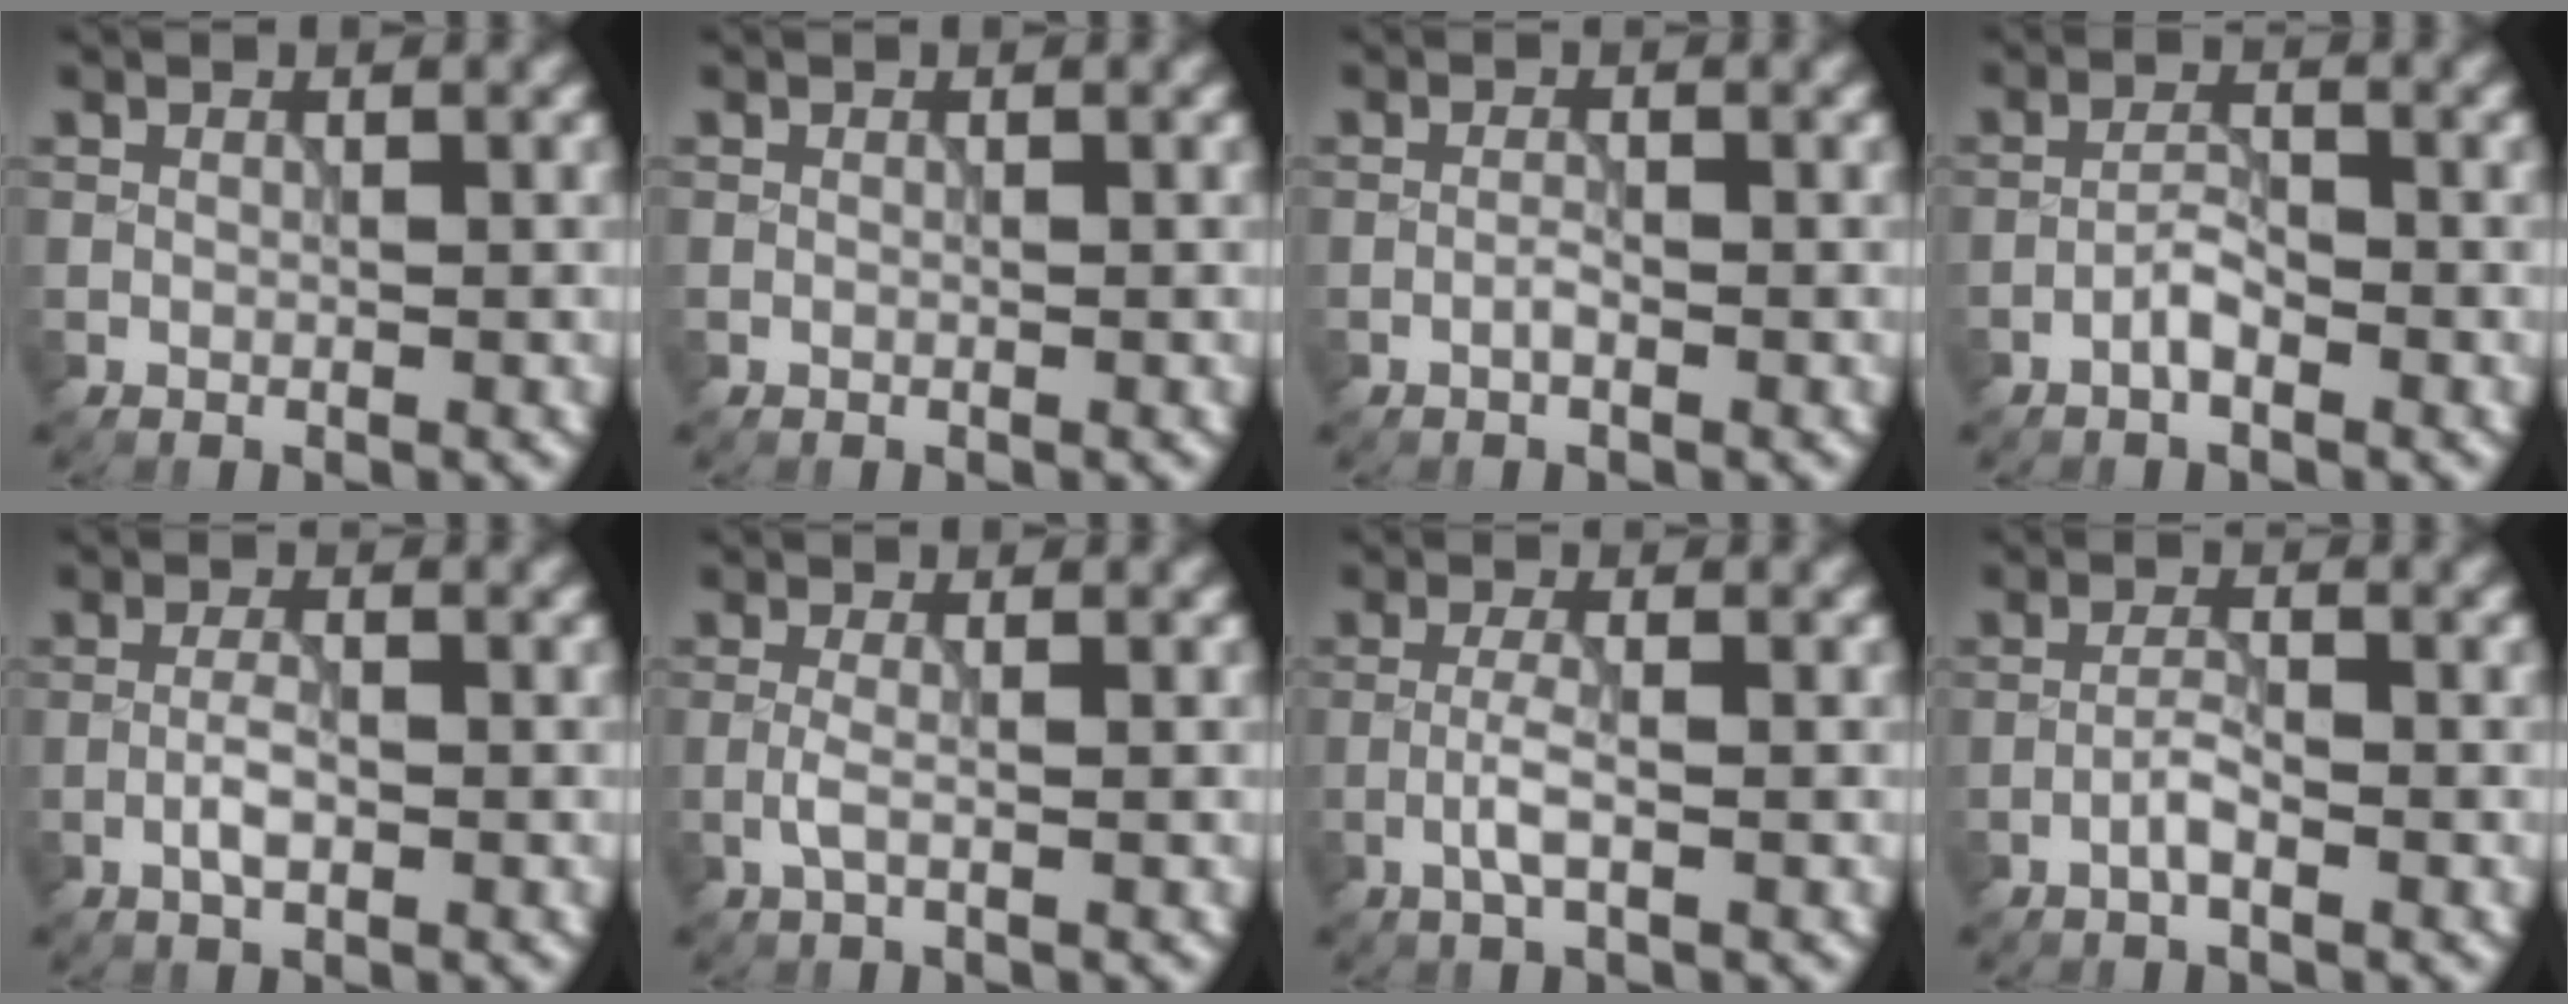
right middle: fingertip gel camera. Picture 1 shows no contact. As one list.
[{"total": 0.0}, {"total": 0.9, "force": [-0.5, 0.2, 0.7], "torque": [-0.014, 0.001, -0.010]}, {"total": 1.9, "force": [-1.2, 0.5, 1.4], "torque": [-0.028, 0.006, -0.027]}, {"total": 2.0, "force": [-0.7, 0.6, 1.8], "torque": [-0.036, 0.002, -0.018]}, {"total": 1.4, "force": [-0.4, 0.3, 1.3], "torque": [-0.030, 0.000, -0.013]}, {"total": 2.2, "force": [-0.8, 0.4, 2.0], "torque": [-0.042, 0.005, -0.020]}, {"total": 1.7, "force": [-1.0, 0.3, 1.4], "torque": [-0.027, 0.007, -0.022]}]